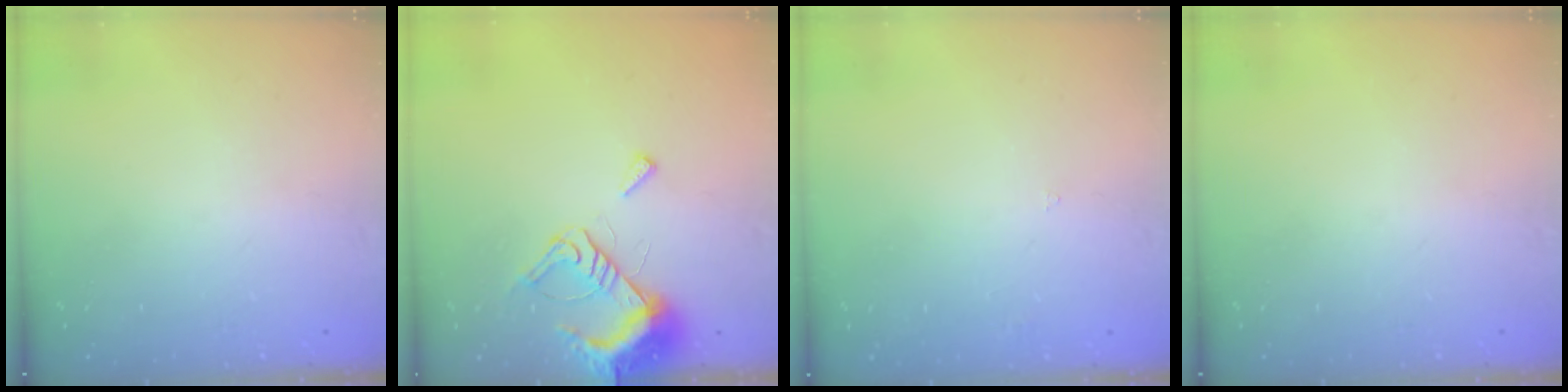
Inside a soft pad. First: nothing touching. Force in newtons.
{"total": 8.0, "press": 8.0, "slide": 0.9}
{"total": 1.6, "press": 1.5, "slide": 0.4}
{"total": 0.0}